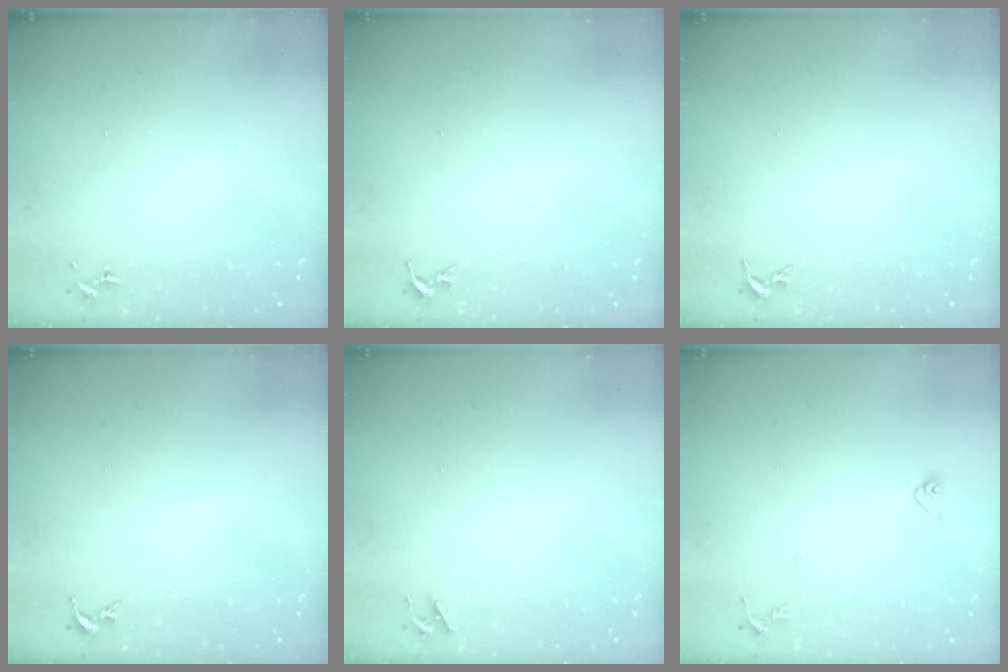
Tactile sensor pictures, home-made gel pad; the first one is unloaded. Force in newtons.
{"total": 0.0}
{"total": 0.0}
{"total": 0.0}
{"total": 4.1, "press": 4.0, "slide": 0.7}
{"total": 4.8, "press": 4.7, "slide": 1.0}